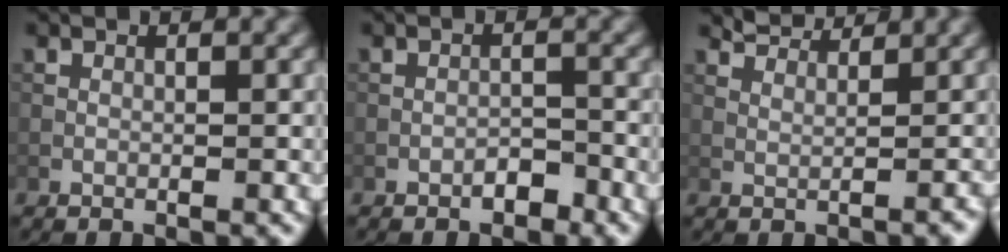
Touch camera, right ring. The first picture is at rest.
{"total": 1.5, "force": [-1.1, 0.6, 0.8], "torque": [-0.010, 0.005, -0.020]}
{"total": 3.0, "force": [2.7, 0.5, 1.2], "torque": [-0.029, 0.000, 0.043]}